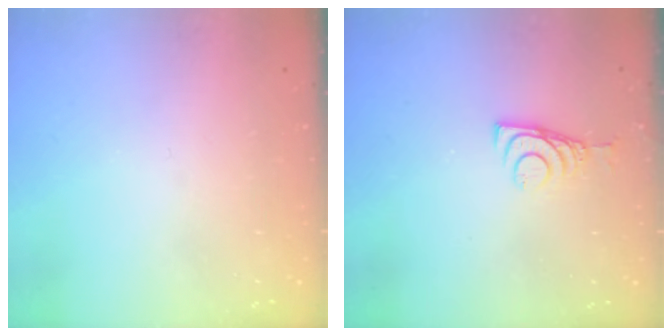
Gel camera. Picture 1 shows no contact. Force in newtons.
{"total": 6.7, "press": 6.7, "slide": 0.6}